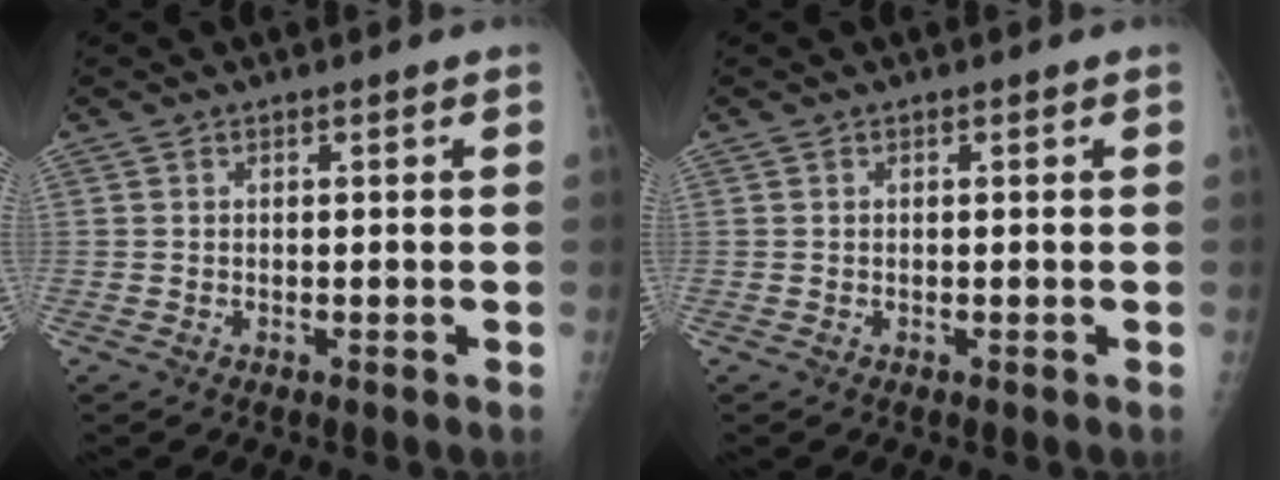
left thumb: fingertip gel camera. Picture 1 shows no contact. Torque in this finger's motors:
{"motor_torque": [0.00, 0.00, 0.04, 0.05, 0.00]}